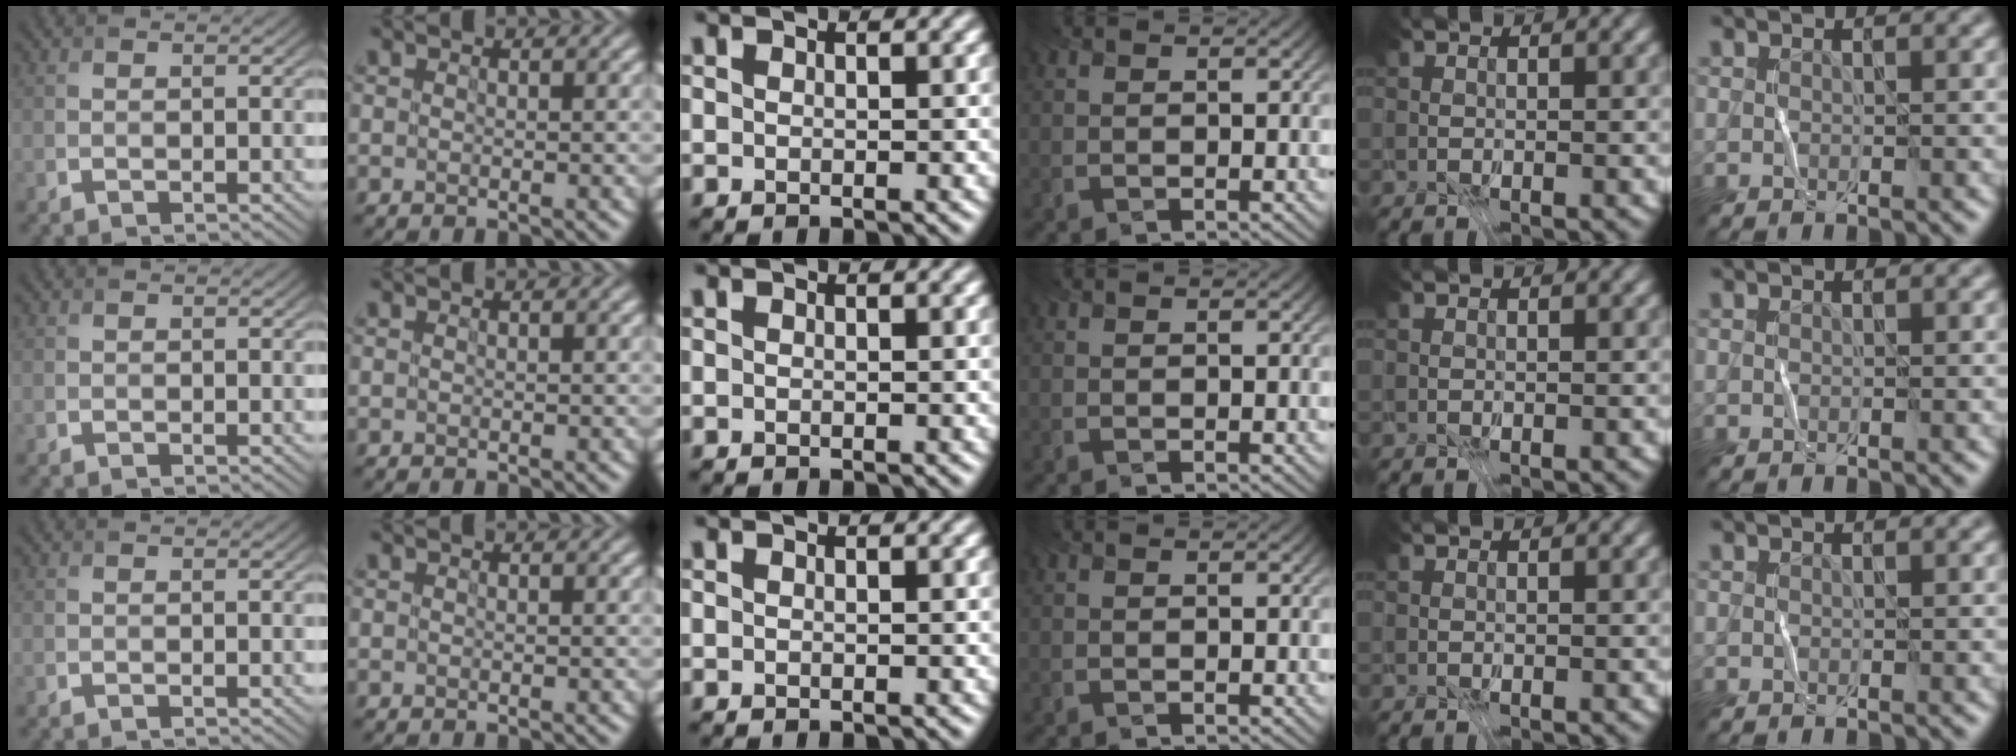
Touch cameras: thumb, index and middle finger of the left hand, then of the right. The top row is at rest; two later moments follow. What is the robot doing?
{"motion": "fold", "object": "receipt paper"}